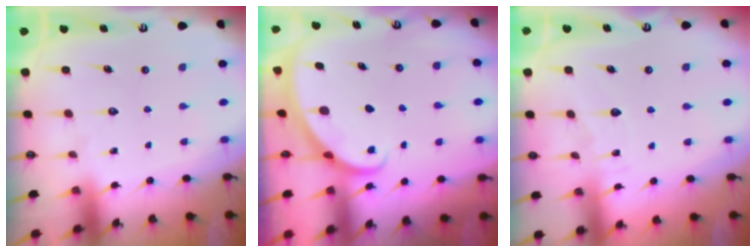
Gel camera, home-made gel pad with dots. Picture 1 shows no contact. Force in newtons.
{"total": 1.9, "press": 1.9, "slide": 0.1}
{"total": 4.7, "press": 4.6, "slide": 0.5}